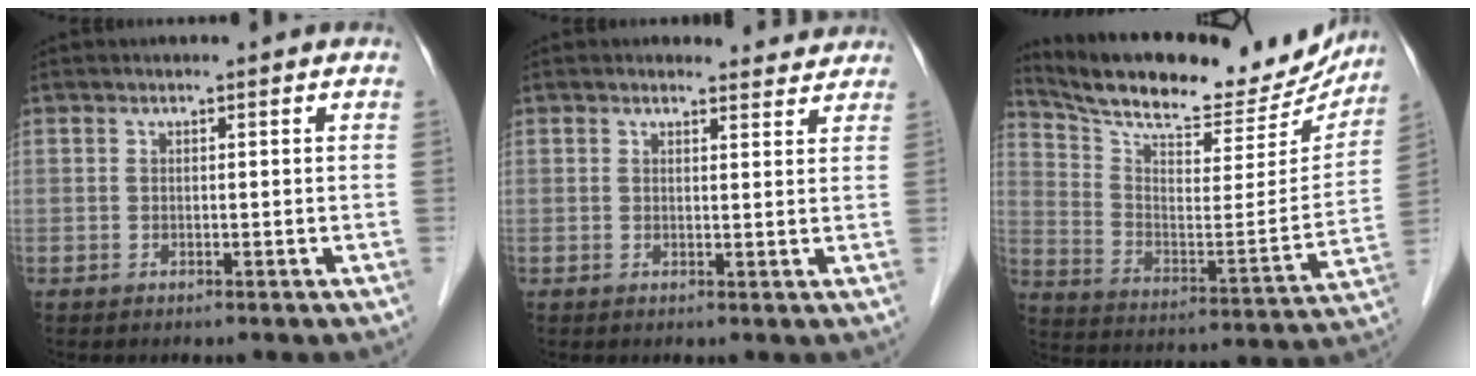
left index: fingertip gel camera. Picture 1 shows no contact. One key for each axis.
{"total": 3.0, "fx": 2.9, "fy": 0.8, "fz": -0.4, "tx": 0.001, "ty": -0.003, "tz": 0.026}
{"total": 24.6, "fx": 22.4, "fy": 5.7, "fz": 8.4, "tx": -0.138, "ty": -0.033, "tz": 0.317}